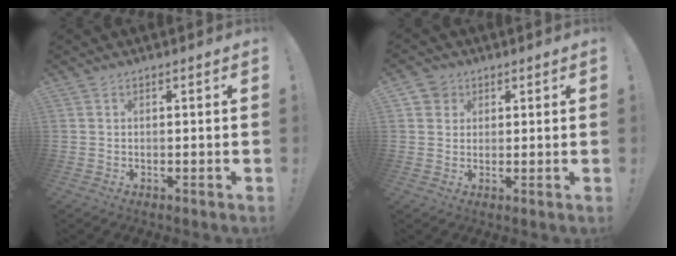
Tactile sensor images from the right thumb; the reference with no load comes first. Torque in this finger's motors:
{"motor_torque": [0.63, 0.54, 0.30, -0.14, -0.06]}